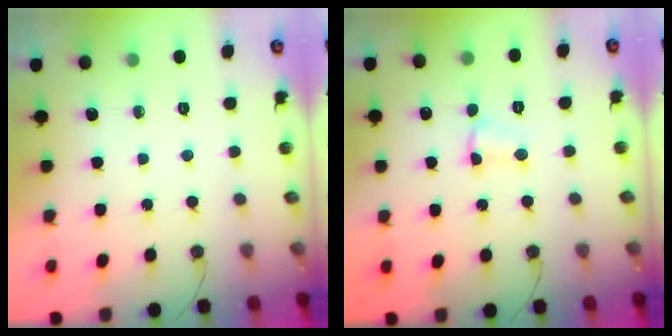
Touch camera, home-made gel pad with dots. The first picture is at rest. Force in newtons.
{"total": 4.1, "press": 4.1, "slide": 0.5}